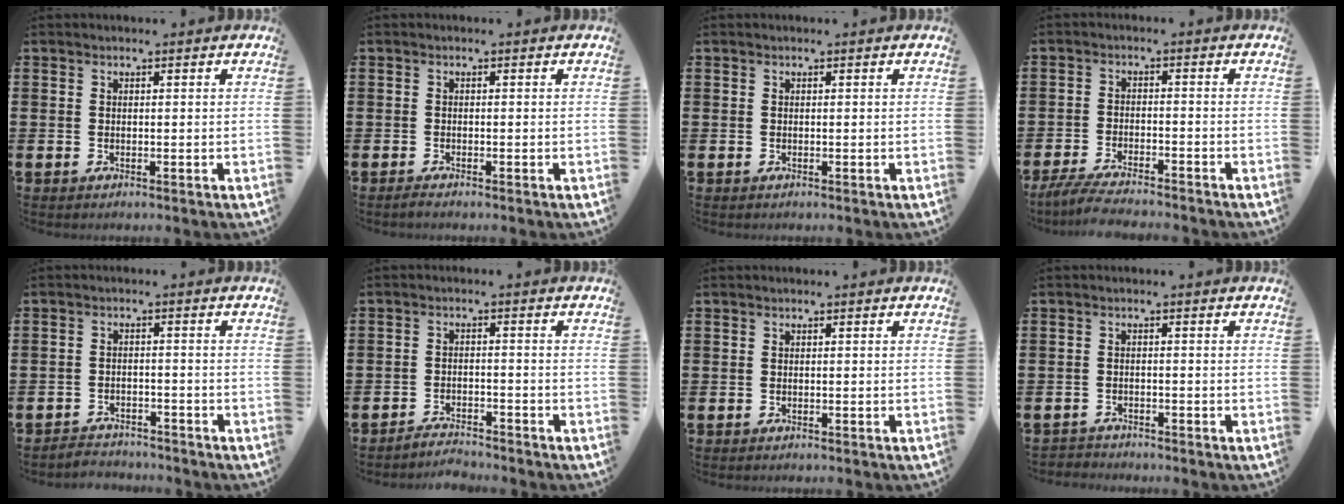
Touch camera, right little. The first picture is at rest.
{"total": 0.8, "force": [-0.5, 0.1, 0.5], "torque": [-0.010, -0.003, -0.010]}
{"total": 0.0}
{"total": 3.6, "force": [-3.4, 0.2, 1.2], "torque": [-0.034, -0.005, -0.071]}
{"total": 2.3, "force": [-2.2, 0.3, -0.4], "torque": [-0.002, 0.004, -0.052]}
{"total": 2.5, "force": [-2.4, 0.0, -0.1], "torque": [-0.006, 0.004, -0.053]}
{"total": 0.0}
{"total": 1.4, "force": [-1.4, 0.2, -0.2], "torque": [0.001, 0.003, -0.031]}